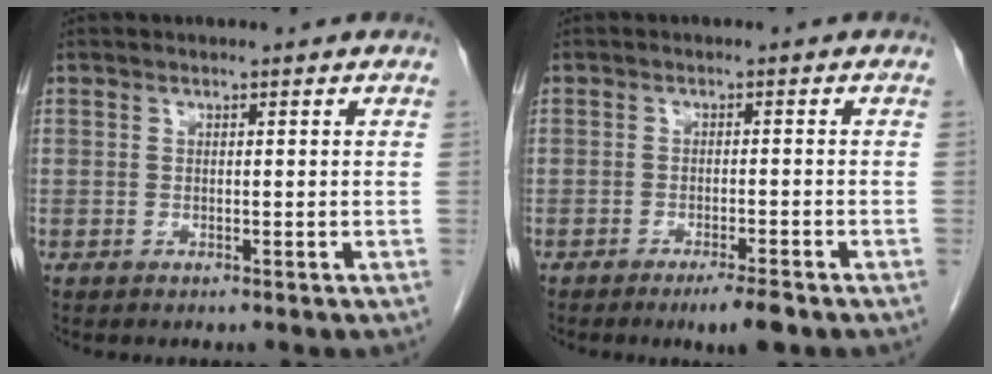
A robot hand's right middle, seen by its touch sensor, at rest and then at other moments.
{"total": 4.0, "force": [-2.8, 0.1, 2.9], "torque": [-0.046, -0.010, -0.042]}